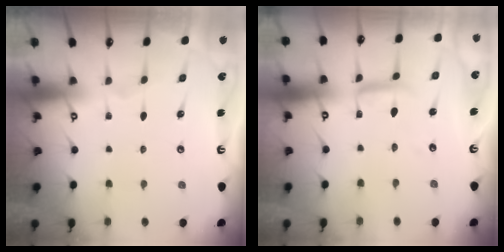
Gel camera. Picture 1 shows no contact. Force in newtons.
{"total": 7.7, "press": 7.7, "slide": 0.3}